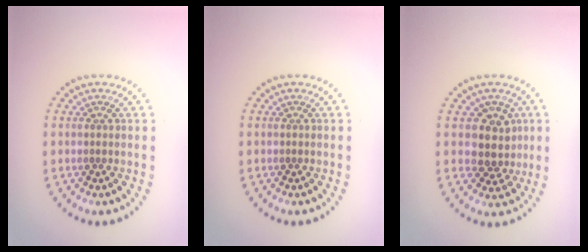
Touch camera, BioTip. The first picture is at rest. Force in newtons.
{"total": 0.0}
{"total": 3.5, "press": 3.0, "slide": 1.7}